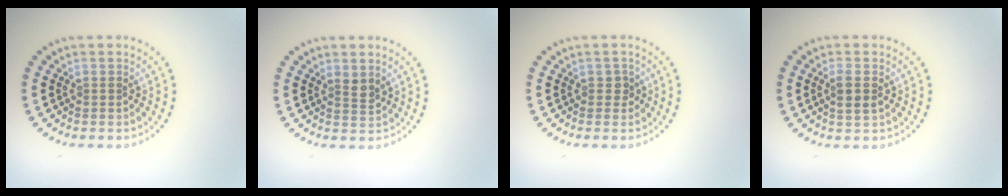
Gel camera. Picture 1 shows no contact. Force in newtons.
{"total": 1.4, "press": 1.1, "slide": 0.8}
{"total": 1.0, "press": 0.9, "slide": 0.5}
{"total": 1.9, "press": 1.8, "slide": 0.7}